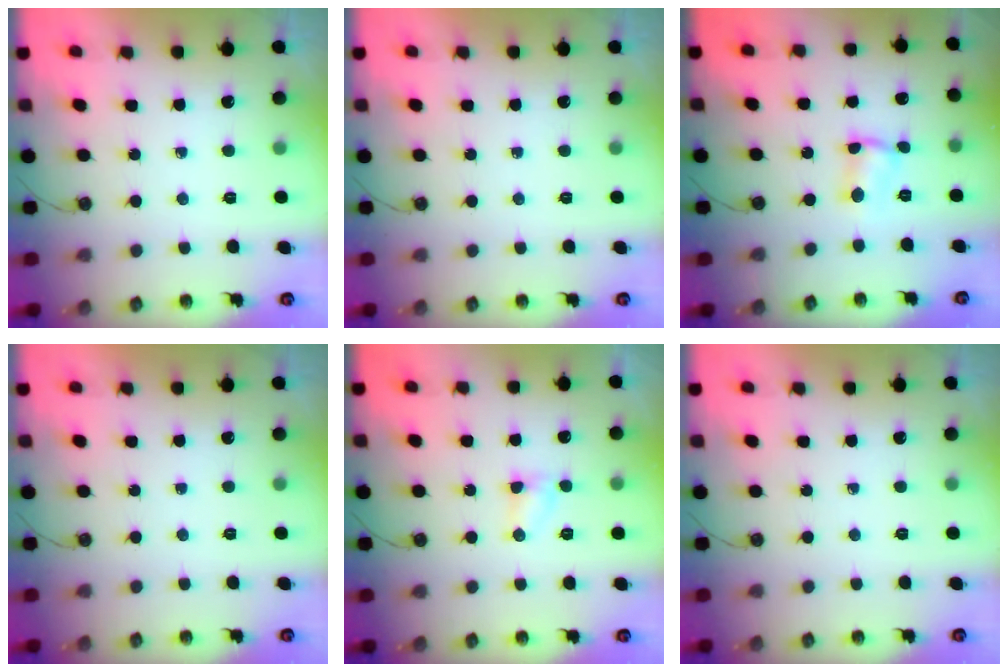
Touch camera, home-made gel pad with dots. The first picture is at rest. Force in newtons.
{"total": 0.0}
{"total": 2.9, "press": 2.9, "slide": 0.2}
{"total": 0.0}
{"total": 3.0, "press": 3.0, "slide": 0.3}
{"total": 0.0}